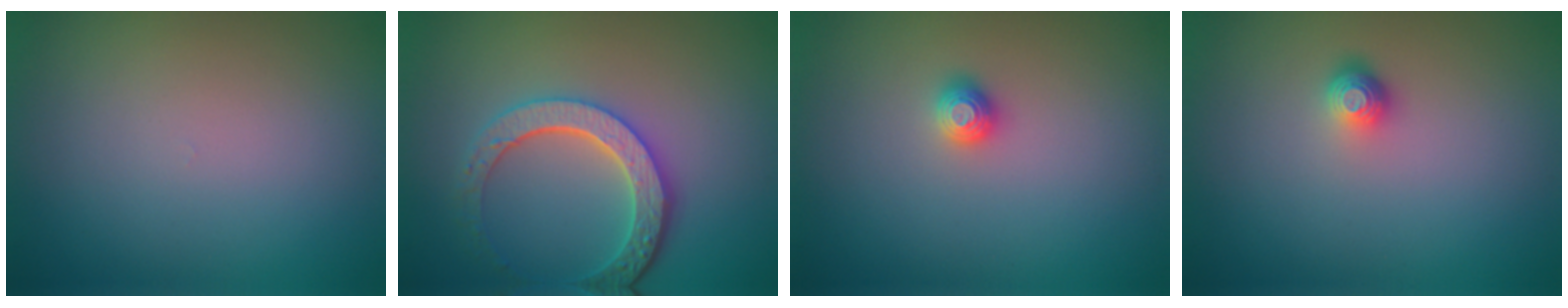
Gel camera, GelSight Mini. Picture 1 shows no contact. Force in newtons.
{"total": 5.2, "press": 4.2, "slide": 2.9}
{"total": 1.1, "press": 1.1, "slide": 0.2}
{"total": 1.6, "press": 1.2, "slide": 1.1}